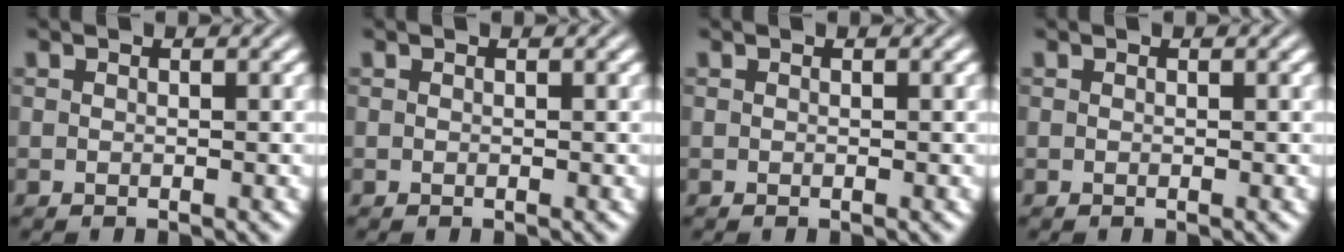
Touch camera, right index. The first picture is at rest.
{"total": 0.0}
{"total": 0.0}
{"total": 0.0}